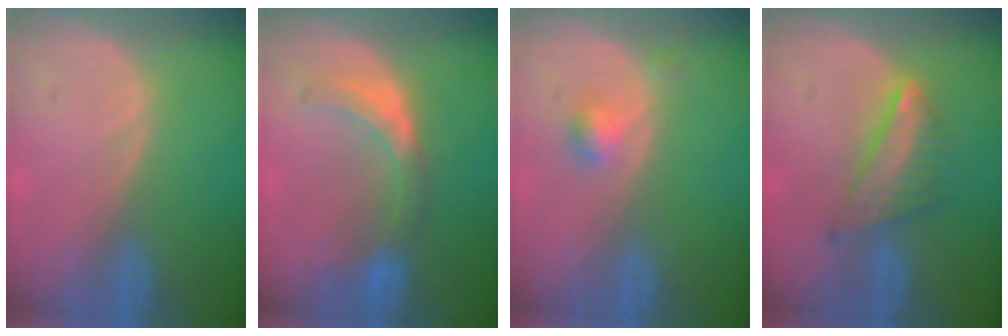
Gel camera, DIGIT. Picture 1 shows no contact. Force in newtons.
{"total": 5.9, "press": 5.9, "slide": 0.6}
{"total": 2.2, "press": 2.0, "slide": 1.0}
{"total": 6.9, "press": 6.0, "slide": 3.3}